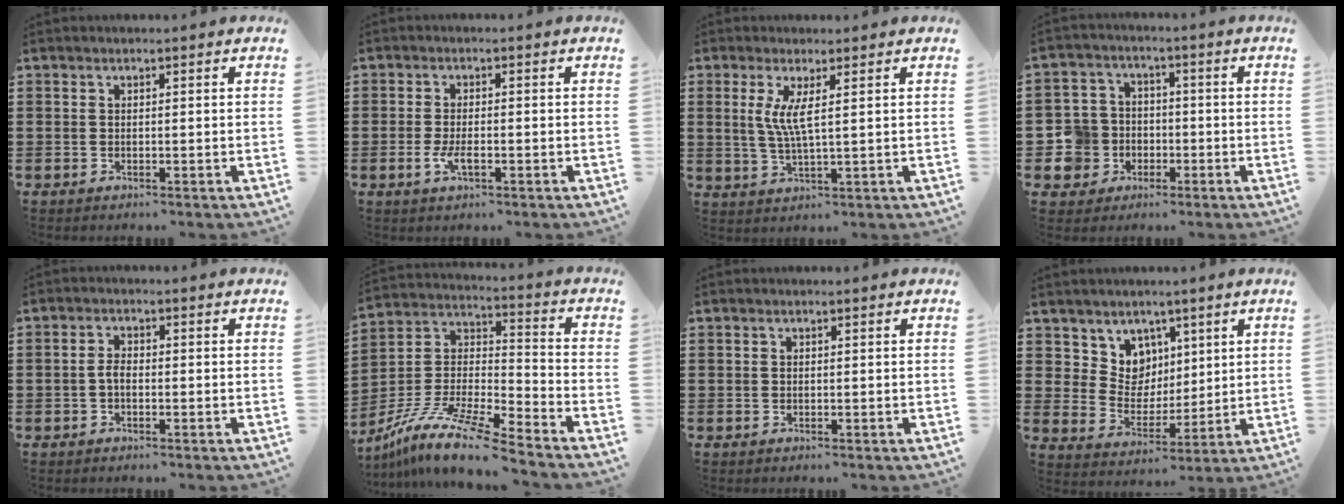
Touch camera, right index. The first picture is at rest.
{"total": 3.1, "force": [-1.1, 0.9, 2.8], "torque": [-0.061, -0.007, -0.021]}
{"total": 4.6, "force": [1.2, 0.4, 4.4], "torque": [-0.098, -0.007, 0.017]}
{"total": 6.7, "force": [-1.7, 6.4, 1.2], "torque": [-0.072, 0.003, -0.034]}
{"total": 1.9, "force": [-0.6, 0.9, 1.6], "torque": [-0.038, 0.000, -0.014]}
{"total": 12.2, "force": [-10.3, 0.7, 6.4], "torque": [-0.140, 0.006, -0.209]}
{"total": 0.0}
{"total": 6.6, "force": [3.9, 5.3, 0.5], "torque": [-0.050, -0.015, 0.075]}